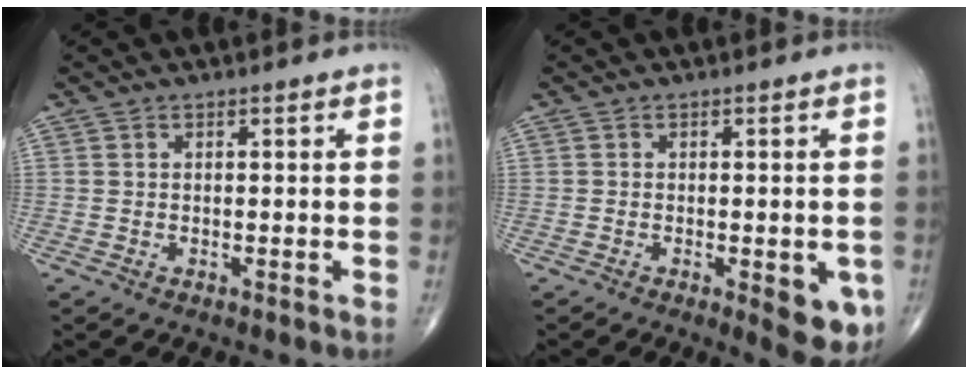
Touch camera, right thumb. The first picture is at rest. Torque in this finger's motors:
{"motor_torque": [0.82, 1.61, 0.42, -0.33, 0.21]}